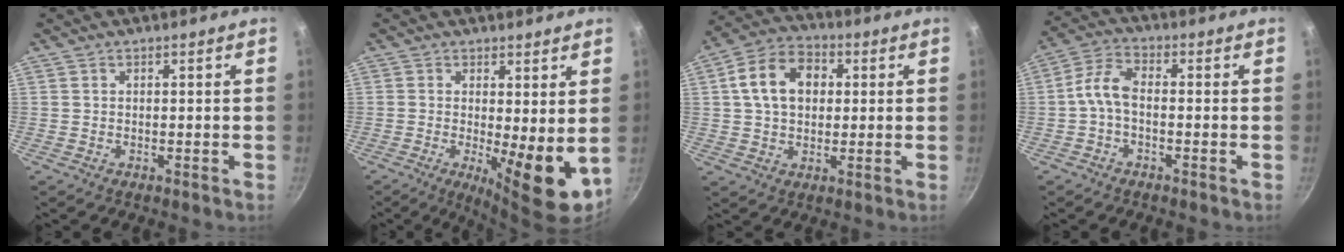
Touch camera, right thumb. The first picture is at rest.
{"total": 9.5, "force": [-0.2, 2.7, 9.1], "torque": [-0.122, -0.019, 0.005]}
{"total": 11.6, "force": [2.1, 8.4, 7.6], "torque": [-0.110, 0.017, 0.023]}
{"total": 5.6, "force": [-1.3, 2.8, 4.7], "torque": [-0.102, 0.028, -0.038]}